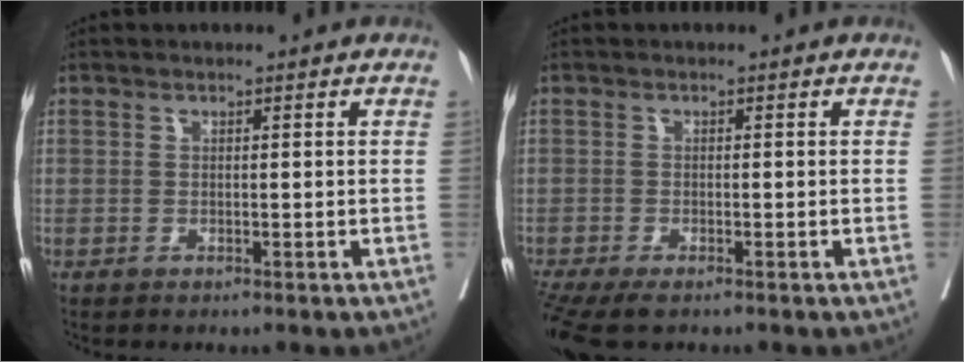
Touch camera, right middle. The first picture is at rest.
{"total": 6.8, "force": [-5.0, 2.1, 4.0], "torque": [-0.073, -0.017, -0.085]}